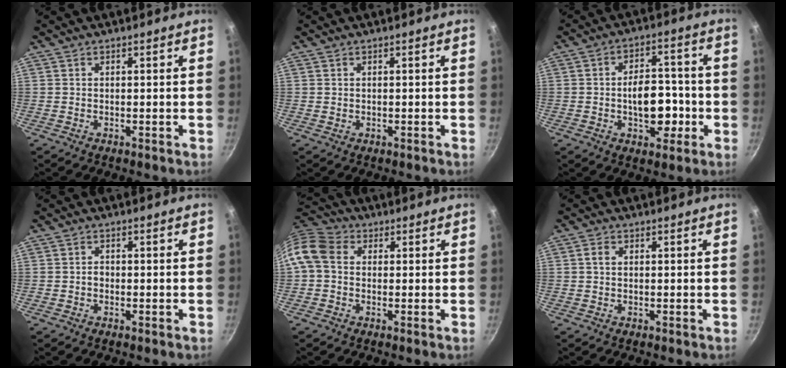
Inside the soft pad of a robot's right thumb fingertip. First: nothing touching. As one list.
[{"total": 0.0}, {"total": 10.6, "force": [-2.2, 6.5, 8.1], "torque": [-0.077, 0.024, -0.032]}, {"total": 1.1, "force": [-0.4, 0.9, 0.6], "torque": [-0.006, 0.005, -0.007]}, {"total": 9.2, "force": [0.4, 7.2, 5.6], "torque": [-0.116, 0.026, -0.010]}, {"total": 1.3, "force": [0.2, 1.0, 0.9], "torque": [-0.018, 0.005, 0.001]}]